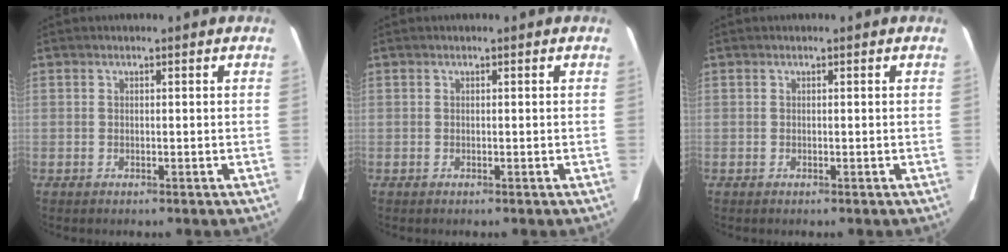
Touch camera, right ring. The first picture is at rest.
{"total": 0.0}
{"total": 0.0}